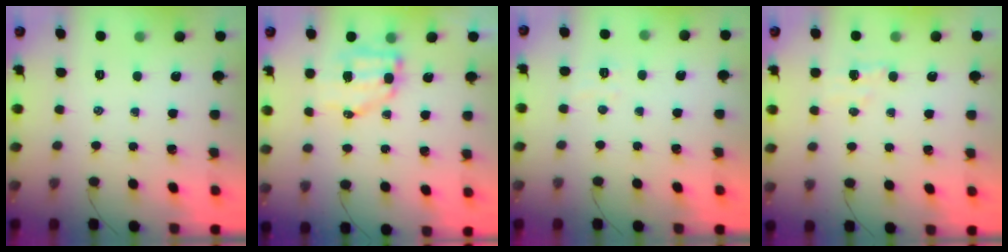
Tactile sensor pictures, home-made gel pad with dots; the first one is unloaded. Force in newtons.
{"total": 7.6, "press": 7.5, "slide": 1.2}
{"total": 3.1, "press": 2.9, "slide": 1.0}
{"total": 4.1, "press": 3.9, "slide": 1.1}